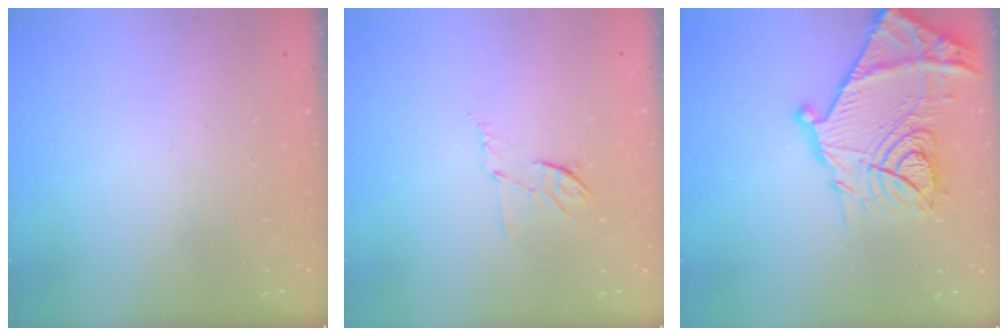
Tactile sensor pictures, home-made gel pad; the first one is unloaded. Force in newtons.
{"total": 5.9, "press": 5.9, "slide": 1.0}
{"total": 22.8, "press": 22.7, "slide": 1.7}